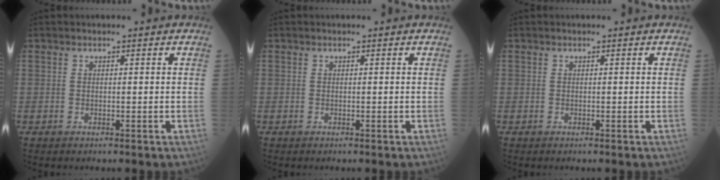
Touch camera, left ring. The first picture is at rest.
{"total": 0.0}
{"total": 0.0}